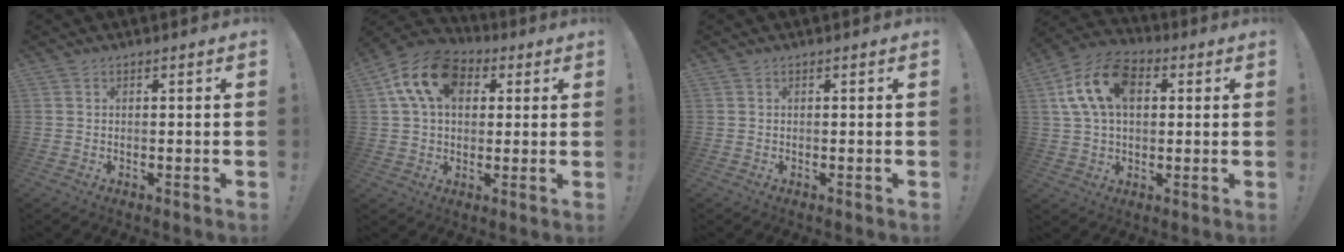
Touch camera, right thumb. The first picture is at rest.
{"total": 15.4, "force": [5.2, 10.6, 9.9], "torque": [-0.163, -0.003, 0.098]}
{"total": 0.0}
{"total": 16.0, "force": [4.2, 10.5, 11.4], "torque": [-0.207, 0.006, 0.077]}